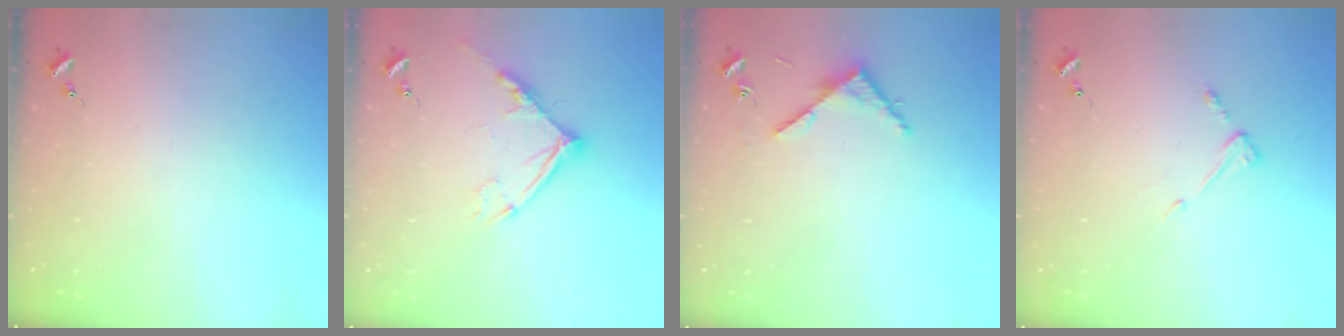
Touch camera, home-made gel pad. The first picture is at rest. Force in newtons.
{"total": 10.7, "press": 10.6, "slide": 1.1}
{"total": 4.2, "press": 4.2, "slide": 0.4}
{"total": 4.4, "press": 4.4, "slide": 0.4}